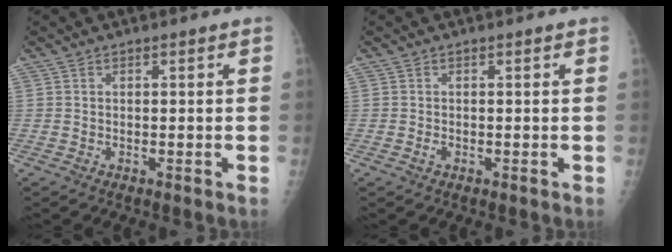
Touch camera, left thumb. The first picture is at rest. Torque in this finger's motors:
{"motor_torque": [-0.25, 0.03, 0.10, 0.07, 0.00]}